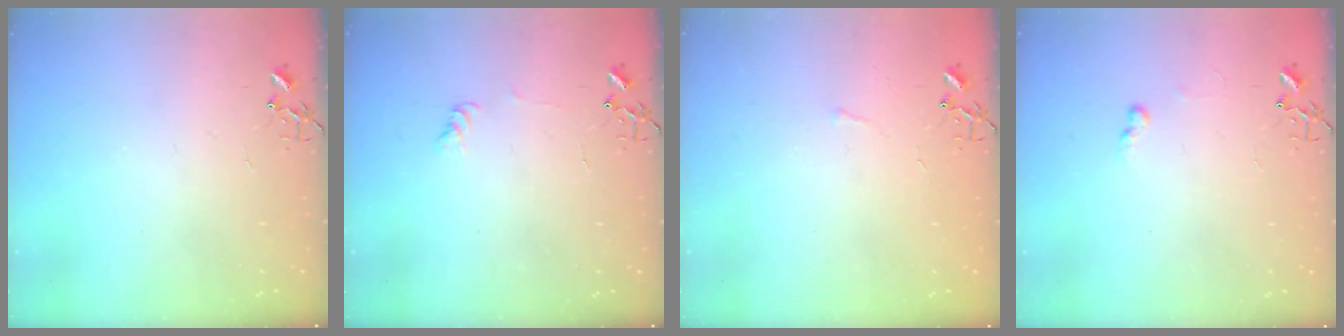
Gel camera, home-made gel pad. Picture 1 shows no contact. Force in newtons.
{"total": 5.5, "press": 5.5, "slide": 0.7}
{"total": 2.7, "press": 2.7, "slide": 0.4}
{"total": 5.4, "press": 5.4, "slide": 0.6}